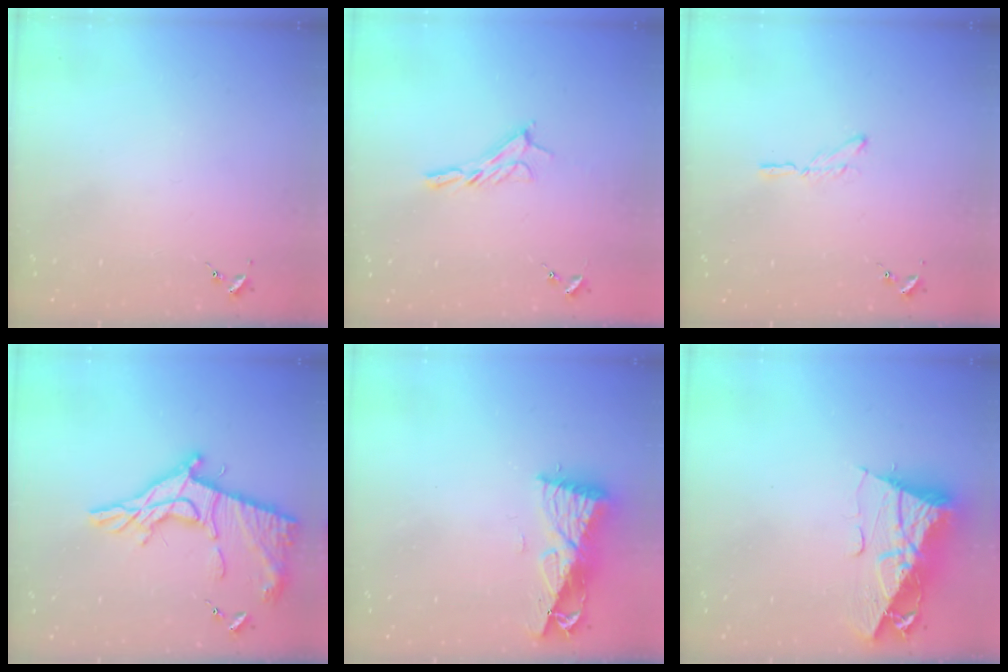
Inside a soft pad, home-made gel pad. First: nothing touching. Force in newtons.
{"total": 8.3, "press": 8.2, "slide": 0.5}
{"total": 2.9, "press": 2.9, "slide": 0.3}
{"total": 21.7, "press": 21.7, "slide": 1.9}
{"total": 10.1, "press": 10.0, "slide": 1.4}
{"total": 12.1, "press": 12.0, "slide": 1.2}